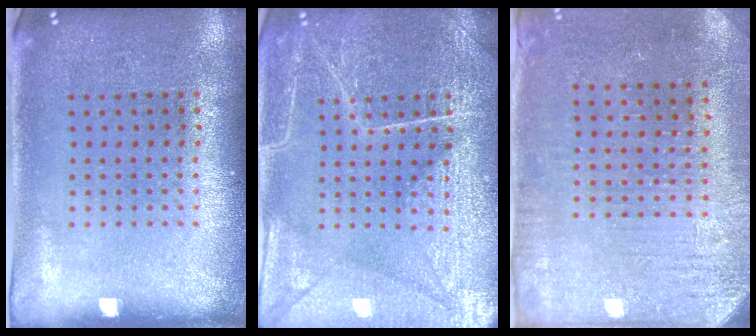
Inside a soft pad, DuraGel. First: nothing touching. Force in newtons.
{"total": 4.0, "press": 4.0, "slide": 0.3}
{"total": 3.1, "press": 2.8, "slide": 1.2}